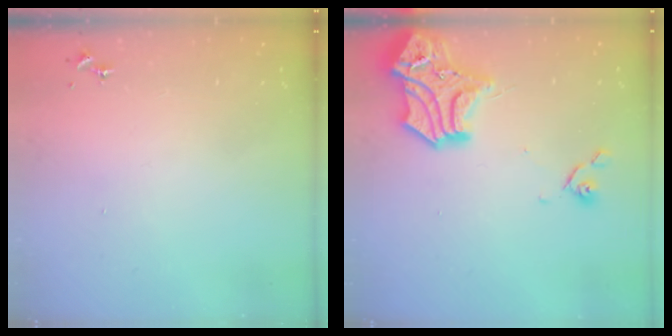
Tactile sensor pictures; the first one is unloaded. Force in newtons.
{"total": 17.6, "press": 17.4, "slide": 2.2}